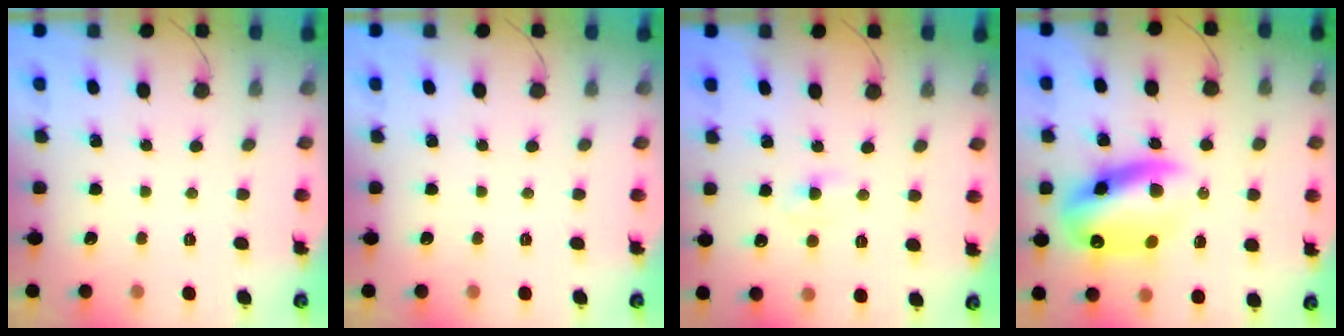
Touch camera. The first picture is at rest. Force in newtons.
{"total": 0.0}
{"total": 3.5, "press": 3.3, "slide": 1.1}
{"total": 16.2, "press": 15.6, "slide": 4.4}